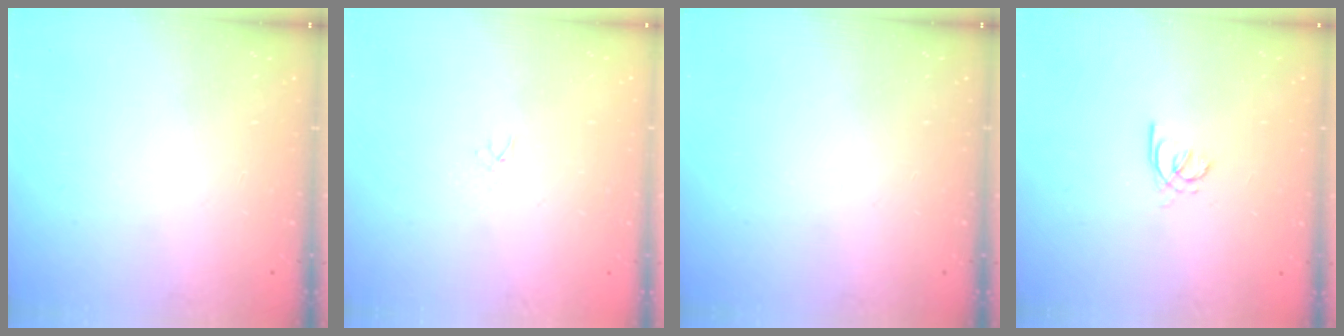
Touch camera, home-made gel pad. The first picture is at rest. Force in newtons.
{"total": 1.6, "press": 1.6, "slide": 0.2}
{"total": 0.0}
{"total": 1.4, "press": 1.3, "slide": 0.4}